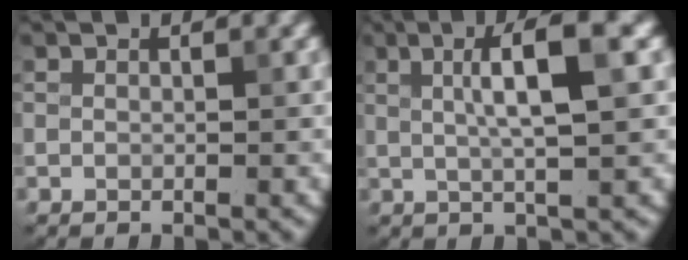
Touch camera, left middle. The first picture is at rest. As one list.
[{"total": 5.7, "force": [1.5, 1.1, 5.4], "torque": [-0.084, 0.013, 0.022]}]